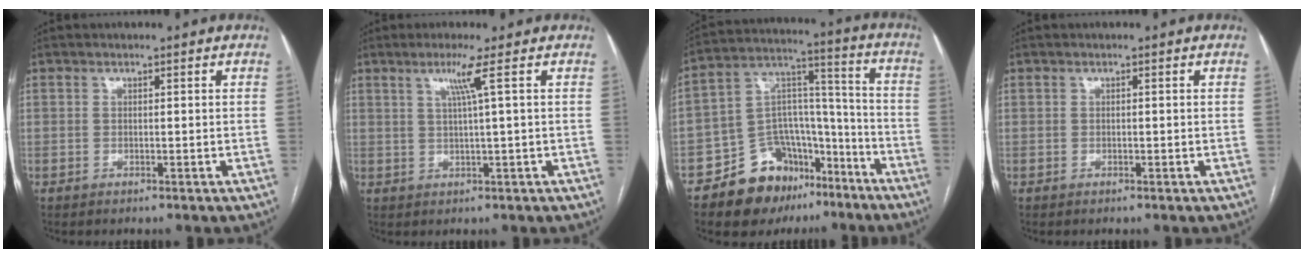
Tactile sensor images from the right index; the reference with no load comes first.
{"total": 3.4, "force": [1.6, -1.4, 2.7], "torque": [-0.056, -0.007, 0.036]}
{"total": 15.7, "force": [-10.6, 9.8, 6.0], "torque": [-0.080, 0.077, -0.168]}
{"total": 0.0}